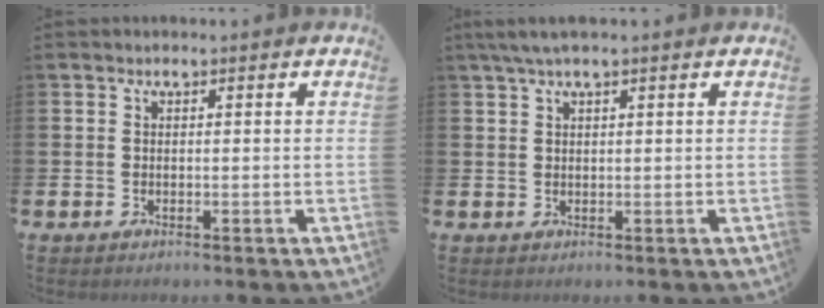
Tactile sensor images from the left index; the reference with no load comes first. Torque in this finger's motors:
{"motor_torque": [0.59, -0.52, 0.61, 0.13]}